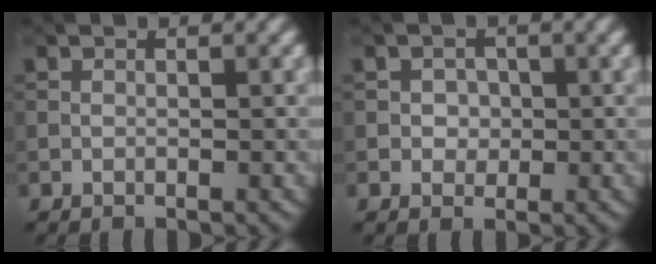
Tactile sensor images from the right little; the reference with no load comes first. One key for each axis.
{"total": 1.4, "fx": -0.2, "fy": 1.2, "fz": 0.8, "tx": -0.017, "ty": 0.000, "tz": -0.009}